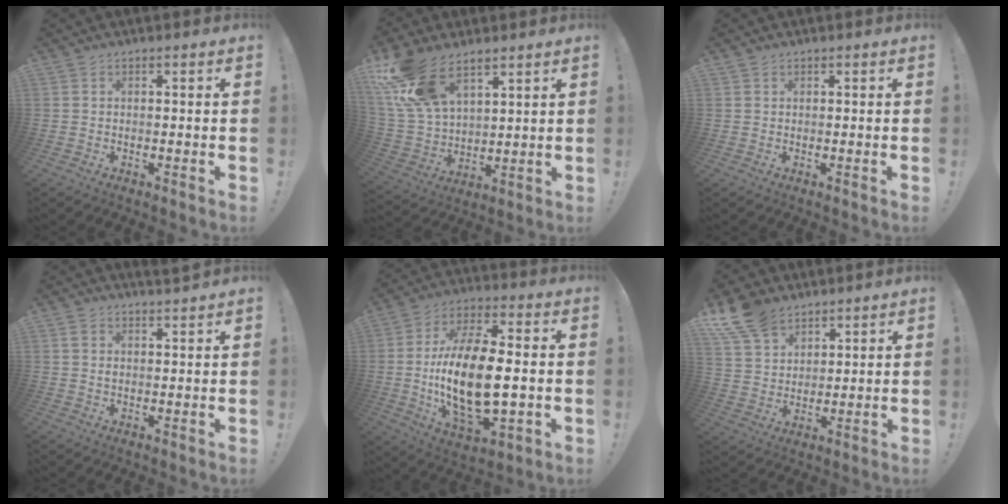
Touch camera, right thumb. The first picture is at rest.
{"total": 16.1, "force": [10.4, 8.2, 9.1], "torque": [-0.191, -0.057, 0.198]}
{"total": 0.5, "force": [0.4, 0.4, 0.0], "torque": [-0.001, 0.000, 0.008]}
{"total": 2.3, "force": [2.1, 0.5, 0.6], "torque": [-0.001, -0.016, 0.037]}
{"total": 21.9, "force": [-1.7, 10.6, 19.1], "torque": [-0.379, 0.005, -0.027]}
{"total": 11.5, "force": [8.5, 6.6, 4.0], "torque": [-0.088, -0.048, 0.168]}